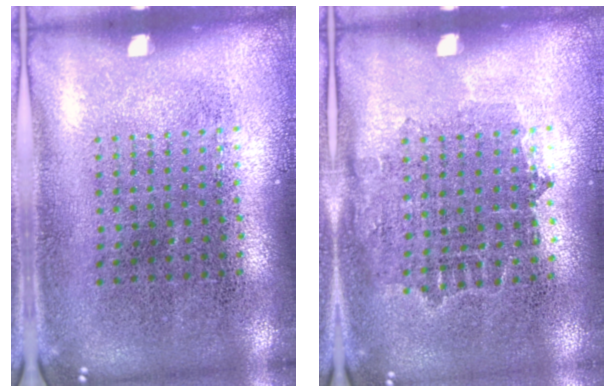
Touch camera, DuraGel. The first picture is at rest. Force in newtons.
{"total": 0.8, "press": 0.8, "slide": 0.4}